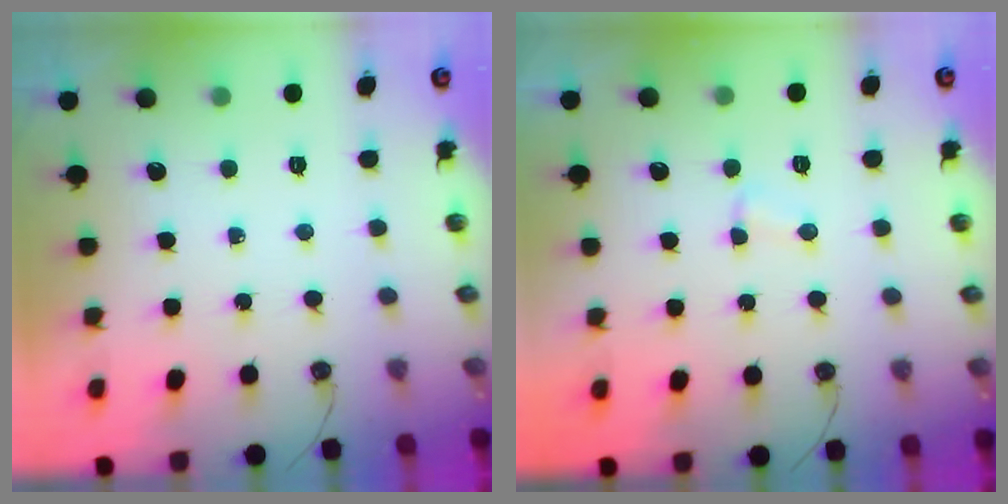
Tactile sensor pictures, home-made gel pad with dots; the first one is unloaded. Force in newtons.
{"total": 2.8, "press": 2.8, "slide": 0.3}